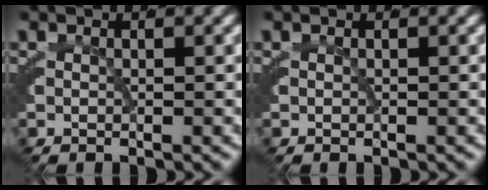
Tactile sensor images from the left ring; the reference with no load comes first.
{"total": 0.0}